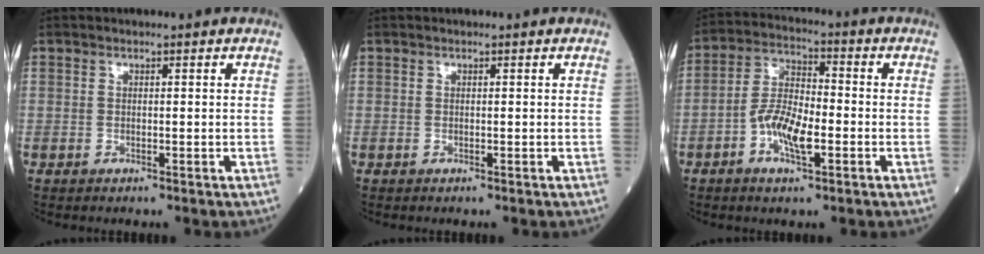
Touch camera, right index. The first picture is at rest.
{"total": 0.0}
{"total": 8.0, "force": [-2.8, 2.6, 7.1], "torque": [-0.148, 0.005, -0.056]}